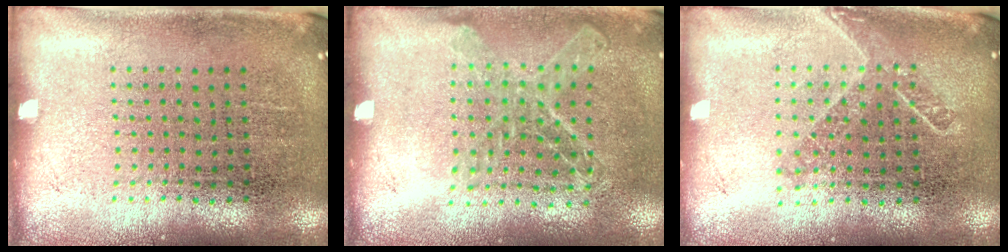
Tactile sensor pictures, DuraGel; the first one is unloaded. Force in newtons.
{"total": 1.1, "press": 1.1, "slide": 0.3}
{"total": 1.5, "press": 1.2, "slide": 0.9}